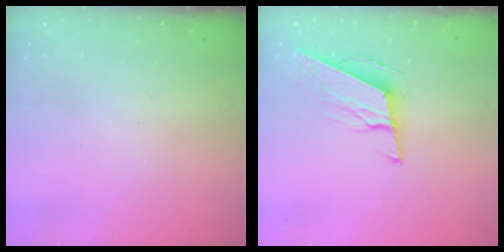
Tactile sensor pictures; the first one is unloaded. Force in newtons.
{"total": 10.1, "press": 10.0, "slide": 1.6}